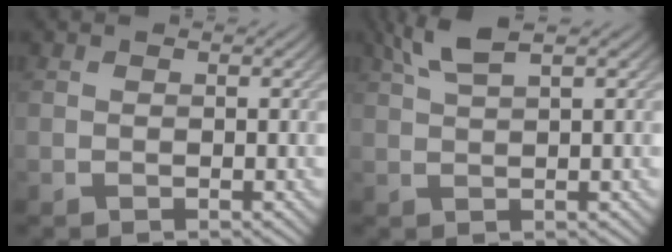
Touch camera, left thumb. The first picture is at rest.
{"total": 4.4, "force": [2.4, 0.9, 3.5], "torque": [-0.070, 0.019, 0.049]}